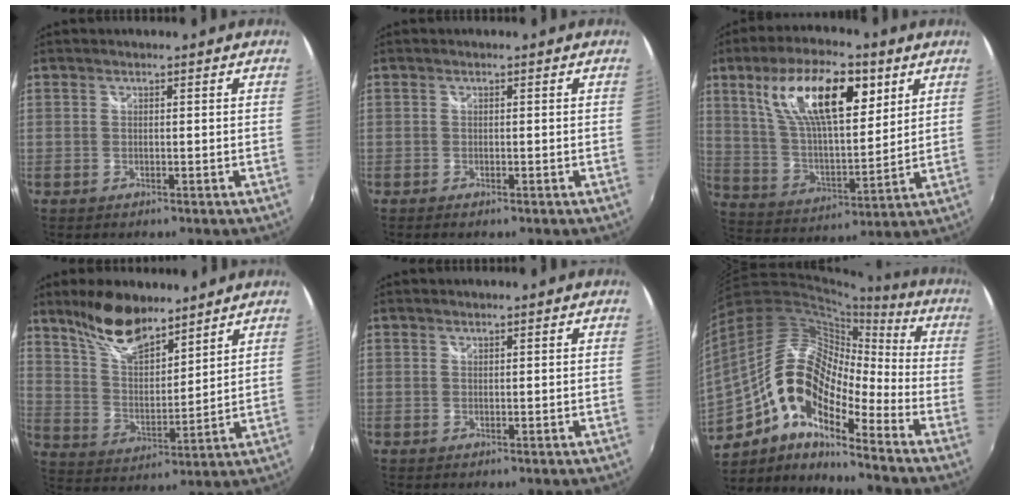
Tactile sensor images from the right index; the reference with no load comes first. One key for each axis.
{"total": 0.8, "fx": -0.7, "fy": 0.3, "fz": 0.4, "tx": -0.011, "ty": -0.004, "tz": -0.012}
{"total": 18.9, "fx": 8.8, "fy": 7.5, "fz": 14.9, "tx": -0.268, "ty": 0.015, "tz": 0.164}
{"total": 12.7, "fx": 10.0, "fy": 4.6, "fz": 6.4, "tx": -0.118, "ty": 0.005, "tz": 0.191}
{"total": 0.0}
{"total": 18.0, "fx": -8.2, "fy": 7.9, "fz": 14.0, "tx": -0.246, "ty": 0.002, "tz": -0.169}